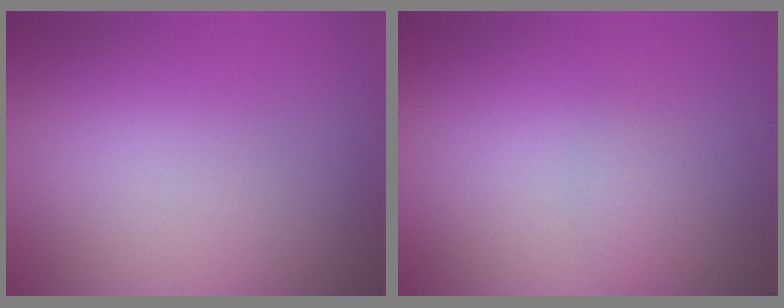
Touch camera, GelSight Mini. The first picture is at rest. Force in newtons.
{"total": 1.4, "press": 1.4, "slide": 0.1}